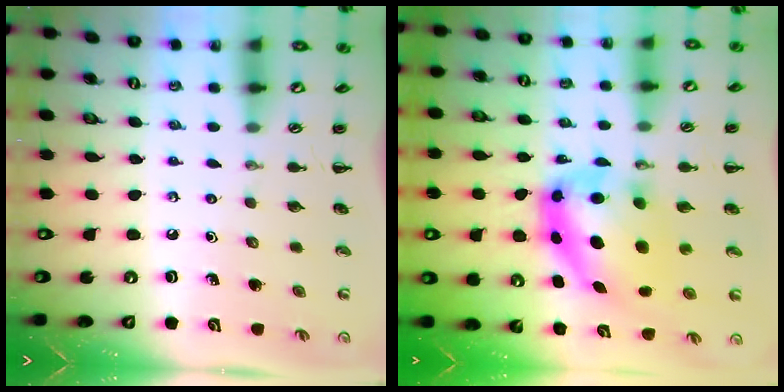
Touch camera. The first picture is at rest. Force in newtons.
{"total": 8.7, "press": 8.4, "slide": 2.0}